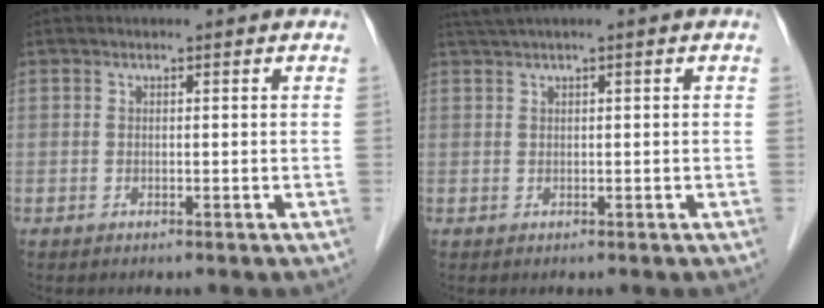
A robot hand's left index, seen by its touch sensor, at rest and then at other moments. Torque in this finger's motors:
{"motor_torque": [-0.13, -0.16, -0.45, 0.01]}